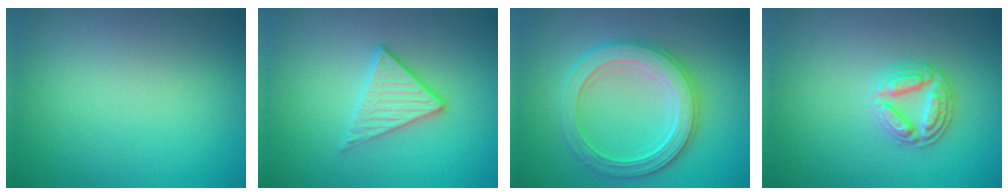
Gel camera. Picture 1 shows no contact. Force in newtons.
{"total": 2.8, "press": 2.6, "slide": 1.1}
{"total": 5.5, "press": 5.4, "slide": 1.0}
{"total": 2.9, "press": 2.9, "slide": 0.2}